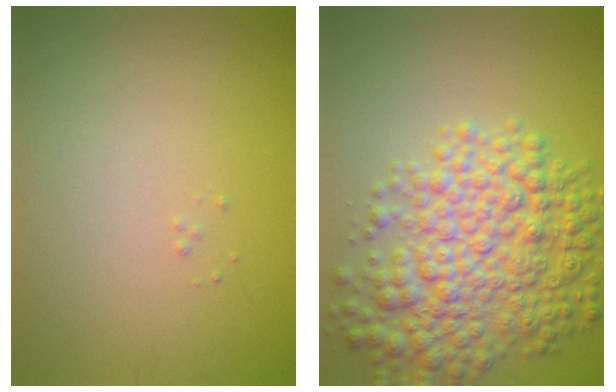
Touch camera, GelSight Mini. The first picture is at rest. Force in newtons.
{"total": 7.9, "press": 7.9, "slide": 0.2}